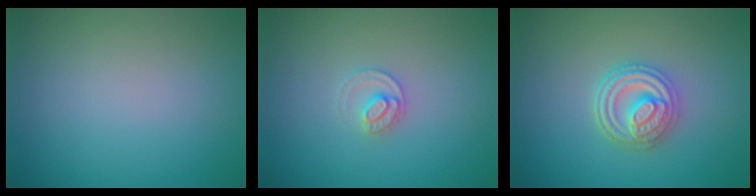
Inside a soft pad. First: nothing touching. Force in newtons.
{"total": 1.7, "press": 1.7, "slide": 0.1}
{"total": 4.6, "press": 3.7, "slide": 2.7}